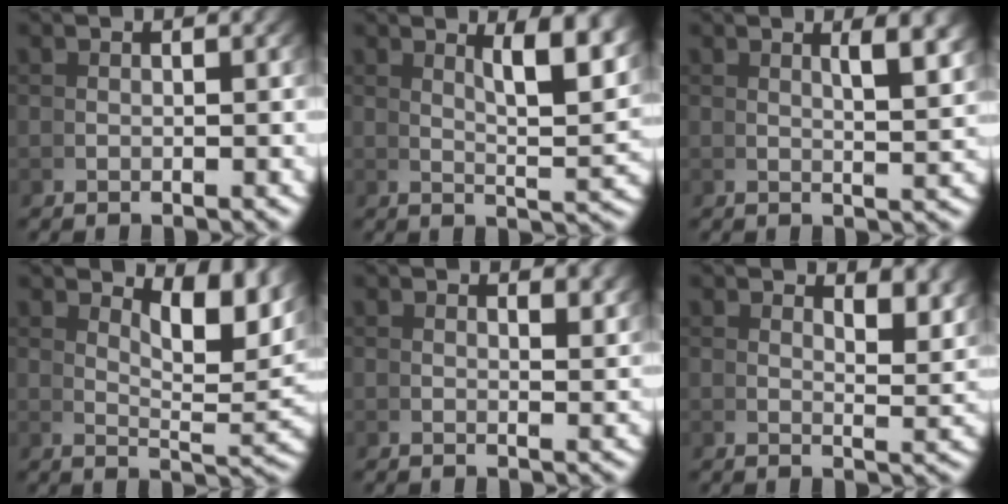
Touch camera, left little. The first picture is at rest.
{"total": 5.0, "force": [2.7, 0.2, 4.2], "torque": [-0.056, -0.011, 0.050]}
{"total": 2.9, "force": [1.7, -0.4, 2.3], "torque": [-0.031, -0.001, 0.032]}
{"total": 6.2, "force": [3.8, 0.8, 4.8], "torque": [-0.056, -0.003, 0.062]}
{"total": 1.3, "force": [1.2, 0.0, 0.5], "torque": [-0.007, -0.009, 0.022]}
{"total": 3.1, "force": [2.4, 0.3, 2.1], "torque": [-0.022, -0.014, 0.044]}